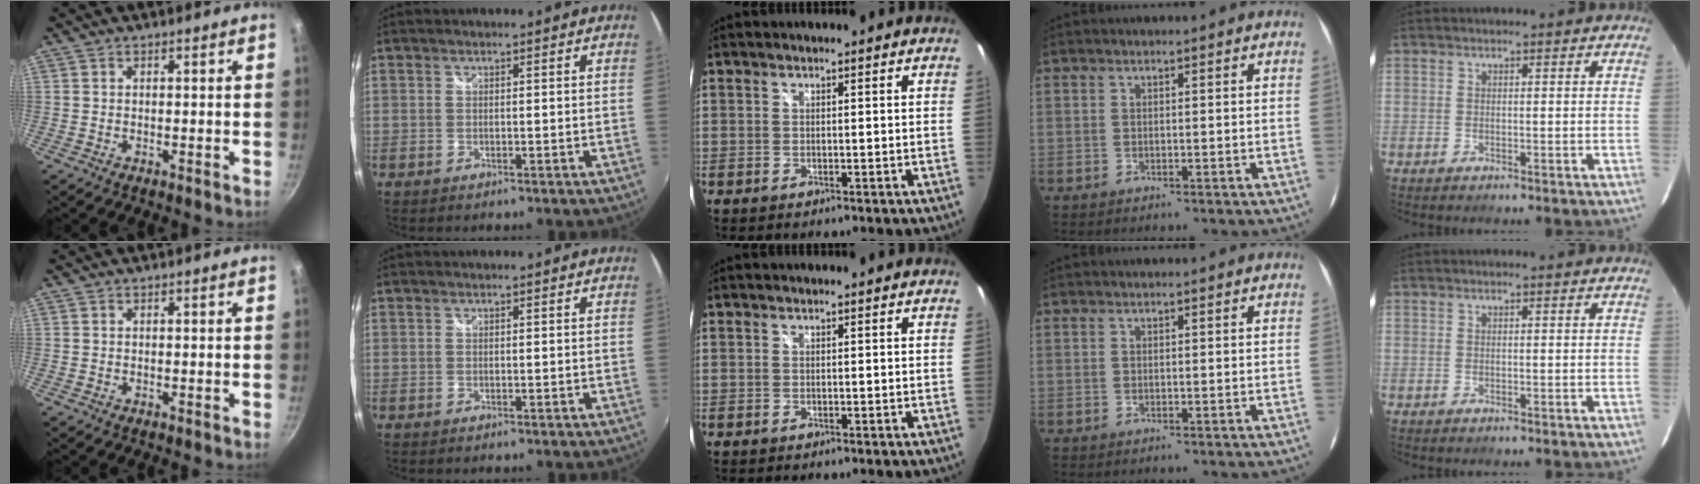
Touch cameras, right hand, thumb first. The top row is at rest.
{}